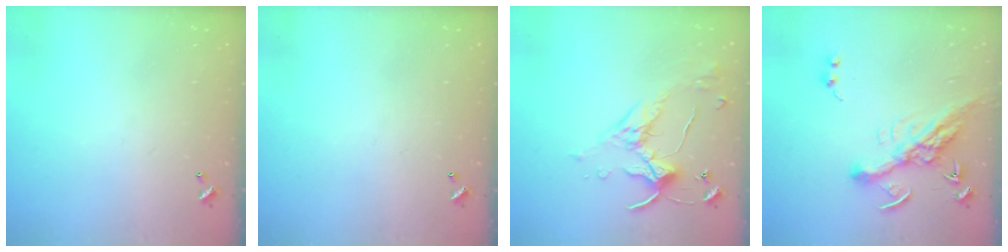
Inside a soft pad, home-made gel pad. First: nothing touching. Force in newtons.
{"total": 0.0}
{"total": 4.3, "press": 4.2, "slide": 0.8}
{"total": 12.8, "press": 12.6, "slide": 2.1}